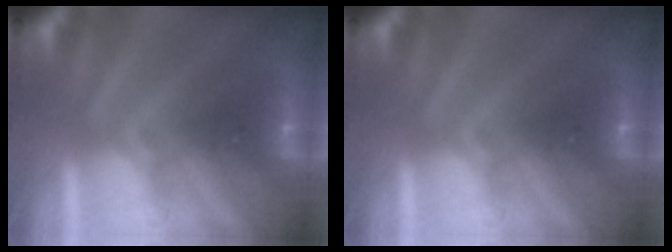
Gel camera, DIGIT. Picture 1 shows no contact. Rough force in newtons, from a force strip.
{"total": 0.0}